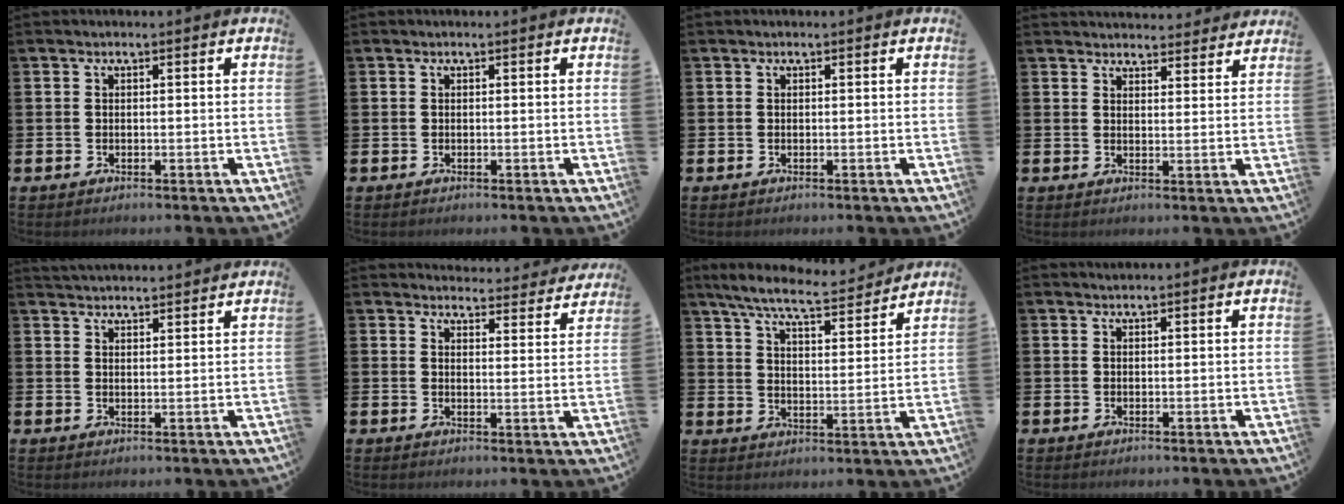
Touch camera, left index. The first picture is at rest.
{"total": 0.0}
{"total": 0.0}
{"total": 3.8, "force": [3.7, 0.6, -0.2], "torque": [0.005, -0.026, 0.067]}
{"total": 2.9, "force": [2.9, 0.2, -0.1], "torque": [-0.002, -0.014, 0.053]}
{"total": 4.0, "force": [3.9, 0.7, 0.3], "torque": [-0.008, -0.031, 0.068]}
{"total": 7.7, "force": [7.1, 0.7, 2.8], "torque": [-0.077, -0.044, 0.124]}
{"total": 0.5, "force": [0.5, 0.0, 0.0], "torque": [0.001, -0.001, 0.011]}